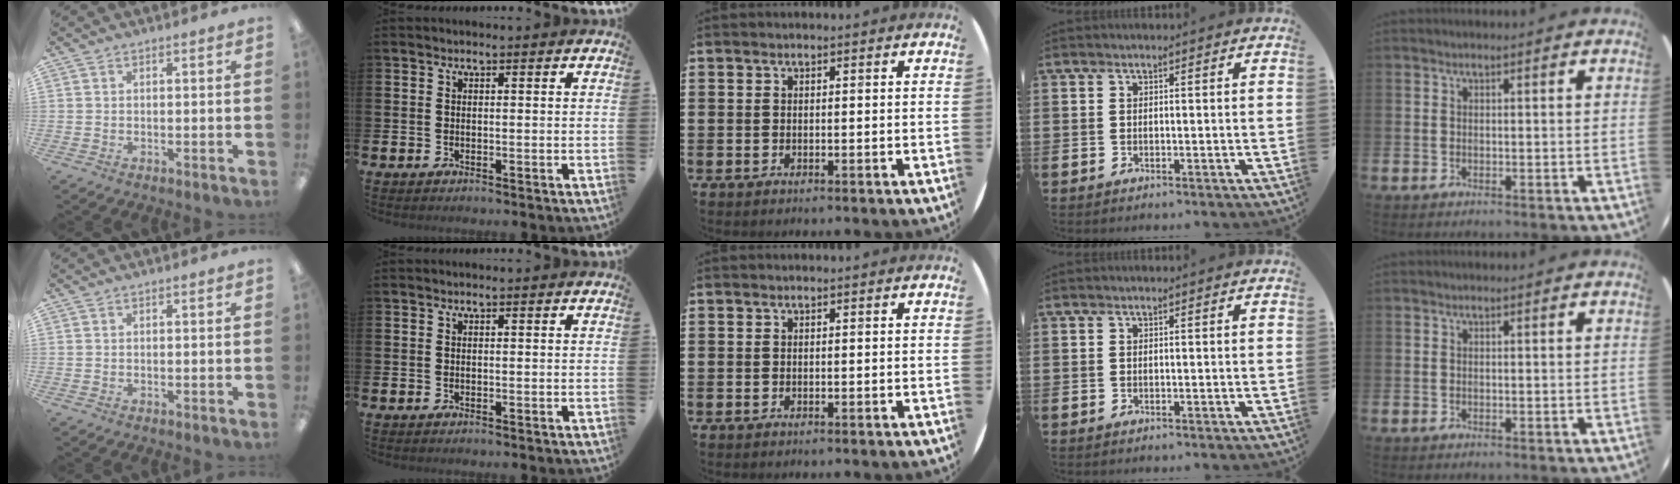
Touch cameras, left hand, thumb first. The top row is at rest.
{}